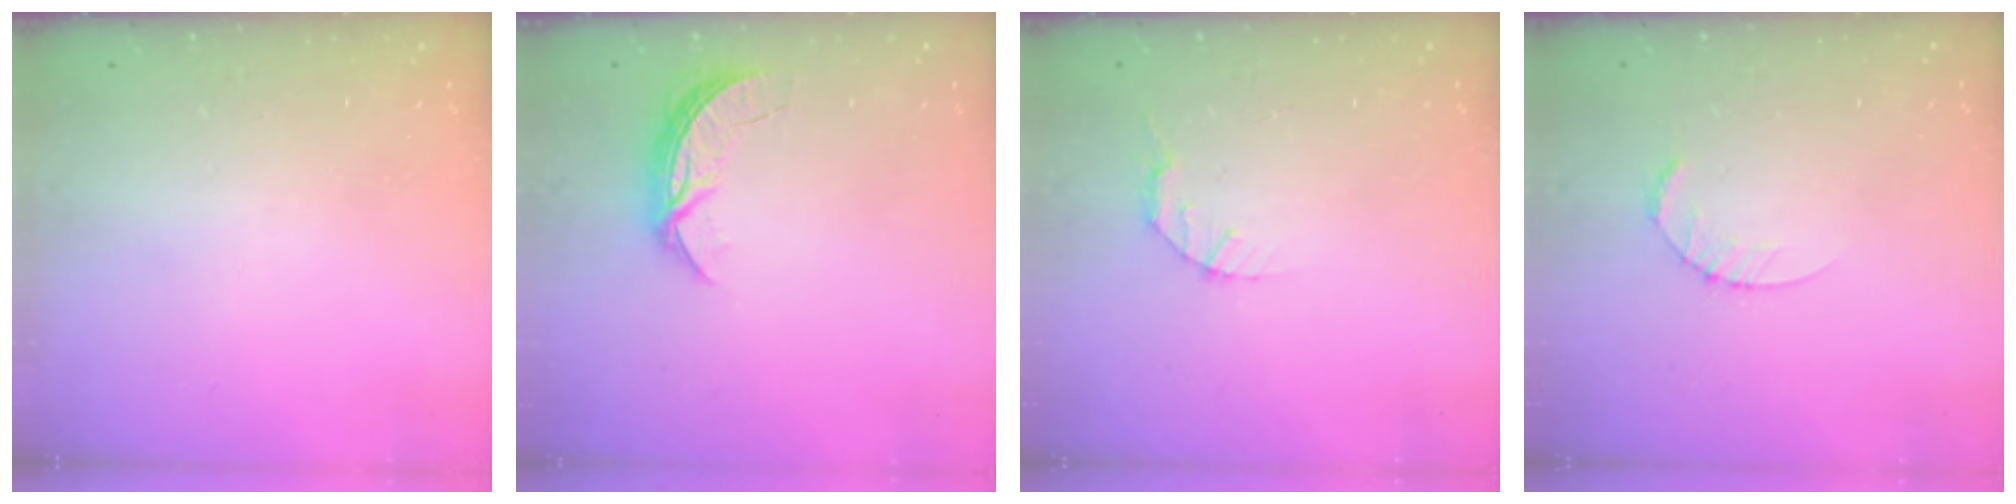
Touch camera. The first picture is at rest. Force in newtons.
{"total": 6.2, "press": 6.2, "slide": 0.5}
{"total": 2.8, "press": 2.8, "slide": 0.4}
{"total": 2.6, "press": 2.6, "slide": 0.4}